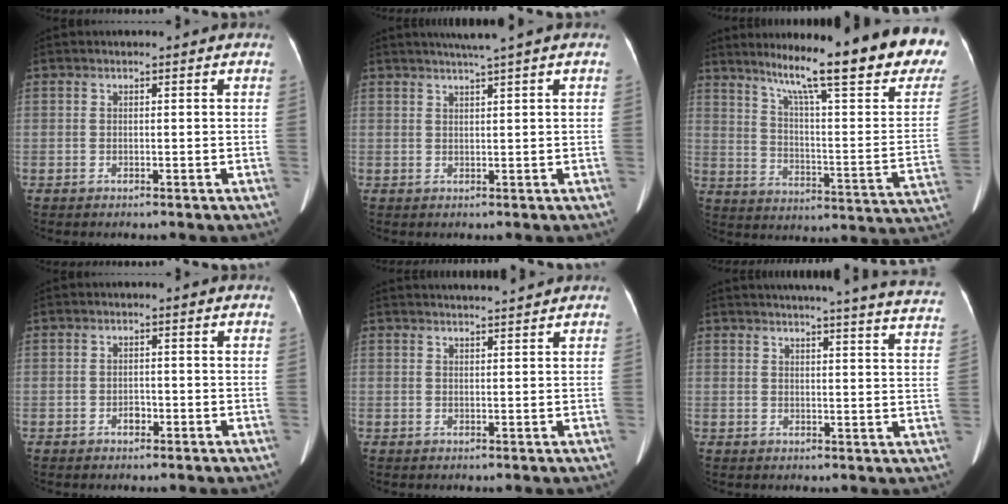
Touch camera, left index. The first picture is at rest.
{"total": 3.3, "force": [2.5, -1.0, 1.9], "torque": [-0.032, 0.006, 0.045]}
{"total": 26.5, "force": [20.3, 1.3, 17.0], "torque": [-0.242, -0.064, 0.268]}
{"total": 1.3, "force": [-0.7, 0.9, 0.7], "torque": [-0.013, 0.003, -0.007]}
{"total": 5.3, "force": [5.0, -0.8, 1.2], "torque": [-0.017, 0.016, 0.066]}
{"total": 25.4, "force": [23.8, 0.4, 8.8], "torque": [-0.121, -0.073, 0.264]}